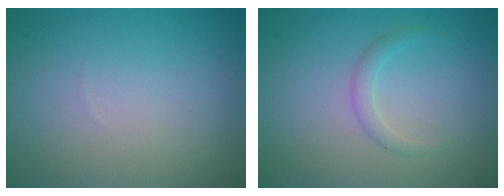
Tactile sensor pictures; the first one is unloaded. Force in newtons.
{"total": 1.2, "press": 1.2, "slide": 0.0}